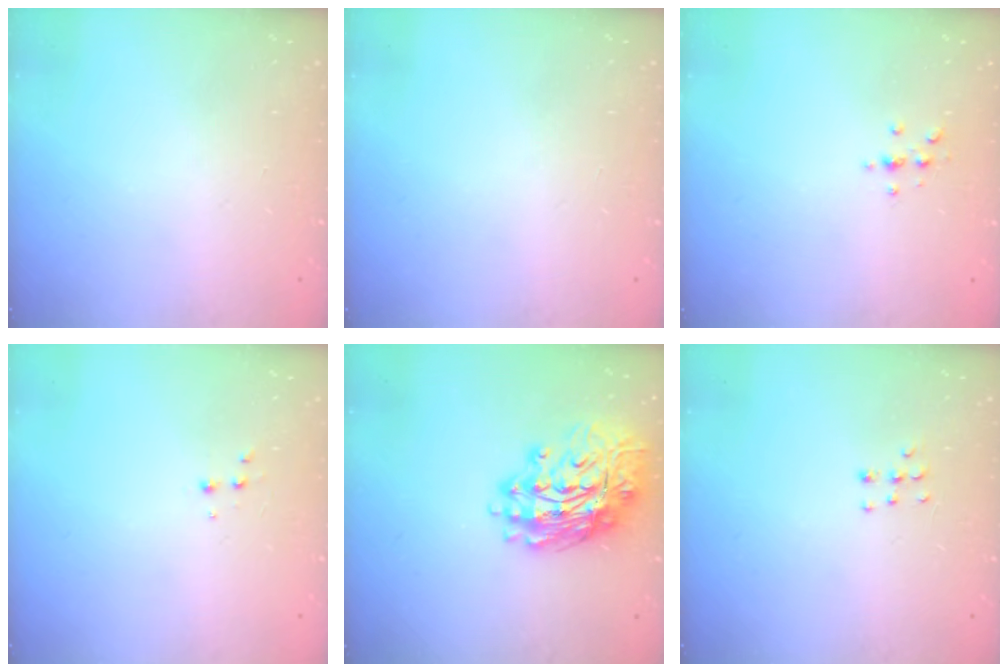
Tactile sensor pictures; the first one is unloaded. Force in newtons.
{"total": 0.0}
{"total": 2.3, "press": 2.3, "slide": 0.2}
{"total": 1.9, "press": 1.9, "slide": 0.2}
{"total": 16.8, "press": 16.7, "slide": 1.9}
{"total": 4.4, "press": 4.3, "slide": 0.9}